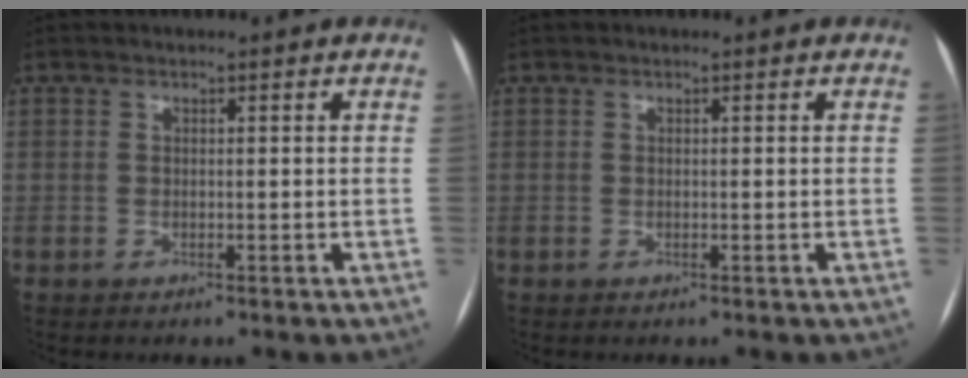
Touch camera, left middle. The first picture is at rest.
{"total": 0.0}